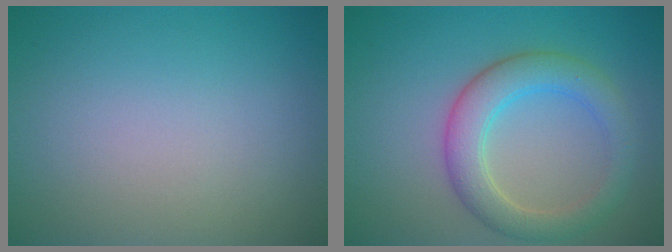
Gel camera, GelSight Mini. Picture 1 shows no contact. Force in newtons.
{"total": 4.6, "press": 4.6, "slide": 0.1}